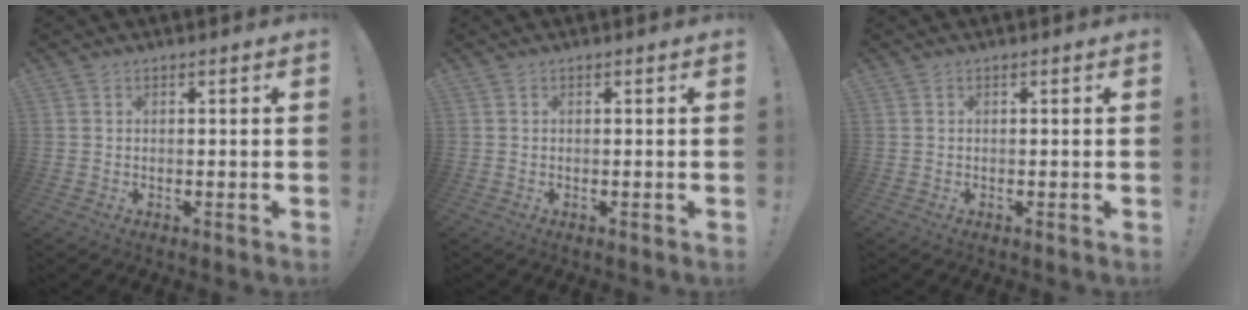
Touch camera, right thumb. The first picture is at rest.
{"total": 0.0}
{"total": 0.0}